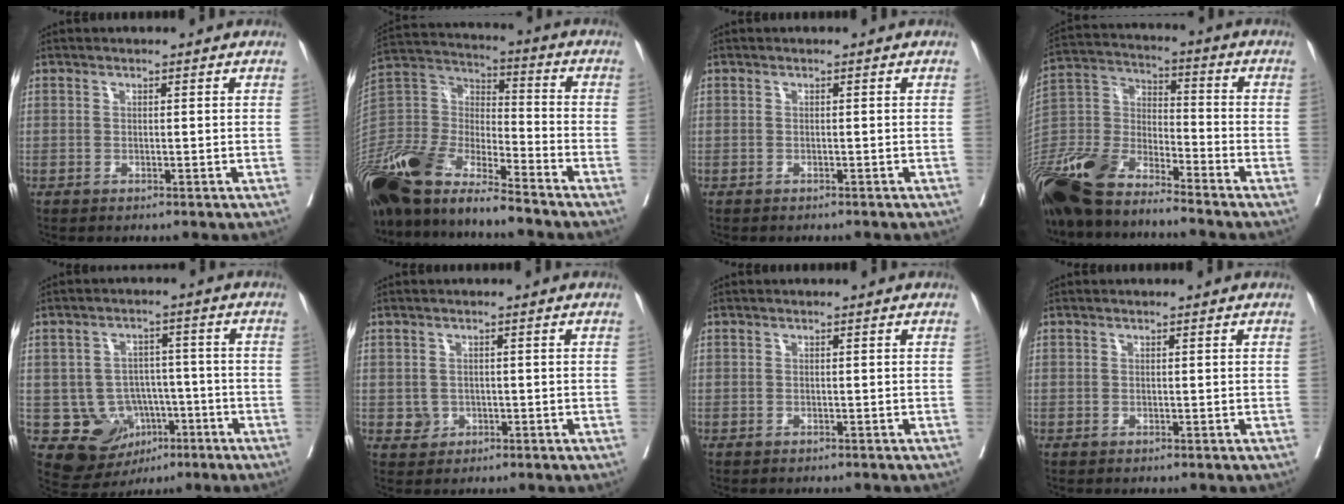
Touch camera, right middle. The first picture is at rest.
{"total": 20.1, "force": [-16.3, 4.3, 11.0], "torque": [-0.250, -0.028, -0.316]}
{"total": 1.3, "force": [-1.2, 0.6, 0.2], "torque": [-0.012, 0.001, -0.017]}
{"total": 16.7, "force": [-14.3, 3.6, 7.8], "torque": [-0.169, -0.004, -0.283]}
{"total": 8.5, "force": [-2.9, 7.6, 2.5], "torque": [-0.032, 0.020, -0.032]}
{"total": 1.9, "force": [-0.5, 1.8, 0.5], "torque": [-0.004, 0.005, -0.002]}
{"total": 1.4, "force": [-1.3, 0.6, 0.2], "torque": [-0.011, 0.000, -0.018]}
{"total": 0.0}